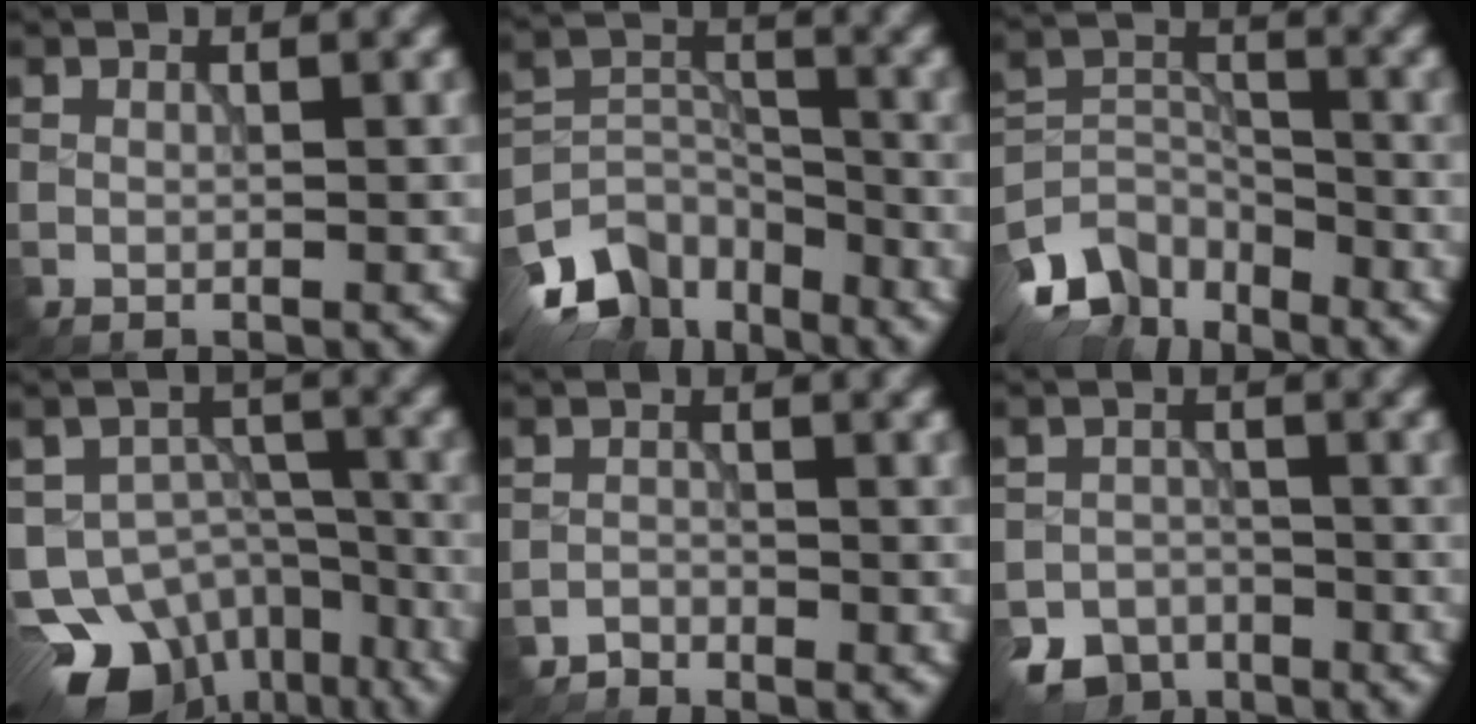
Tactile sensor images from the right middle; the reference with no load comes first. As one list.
[{"total": 8.9, "force": [-6.6, 4.9, 3.4], "torque": [-0.058, -0.005, -0.124]}, {"total": 7.6, "force": [-5.9, 3.9, 2.8], "torque": [-0.050, -0.009, -0.118]}, {"total": 11.6, "force": [-7.8, 7.2, 4.5], "torque": [-0.065, -0.012, -0.110]}, {"total": 1.4, "force": [-1.3, 0.2, -0.4], "torque": [0.015, 0.003, -0.028]}, {"total": 5.9, "force": [-4.5, 3.7, 1.1], "torque": [0.001, -0.013, -0.068]}]